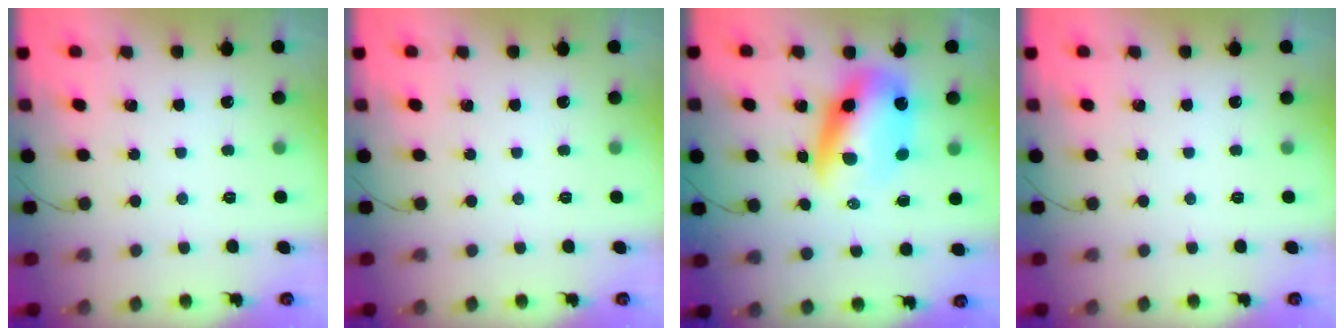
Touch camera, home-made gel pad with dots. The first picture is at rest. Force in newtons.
{"total": 0.0}
{"total": 11.4, "press": 10.9, "slide": 3.3}
{"total": 0.0}